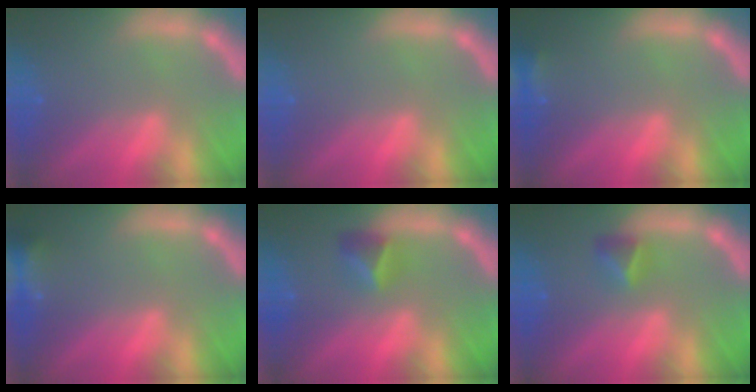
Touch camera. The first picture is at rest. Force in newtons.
{"total": 0.0}
{"total": 1.9}
{"total": 4.9}
{"total": 2.4}
{"total": 1.9}